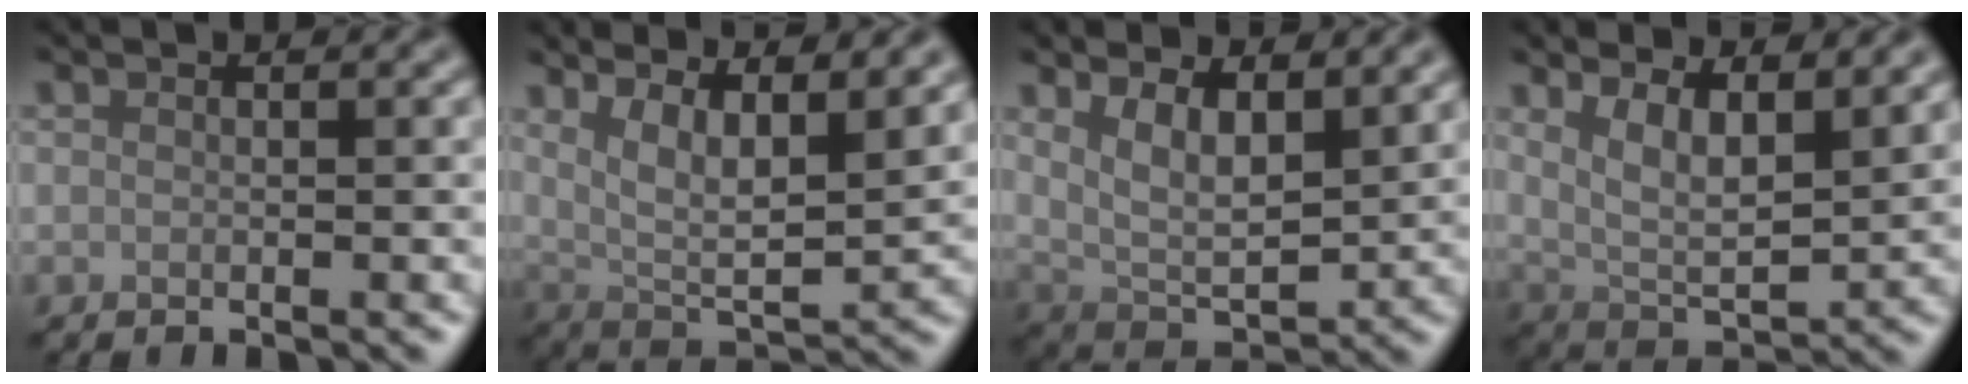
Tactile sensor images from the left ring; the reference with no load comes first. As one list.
[{"total": 9.2, "force": [4.7, 2.9, 7.3], "torque": [-0.113, 0.005, 0.073]}, {"total": 6.1, "force": [2.6, 2.7, 4.8], "torque": [-0.088, -0.007, 0.052]}, {"total": 6.7, "force": [3.3, 2.6, 5.3], "torque": [-0.093, -0.005, 0.057]}]